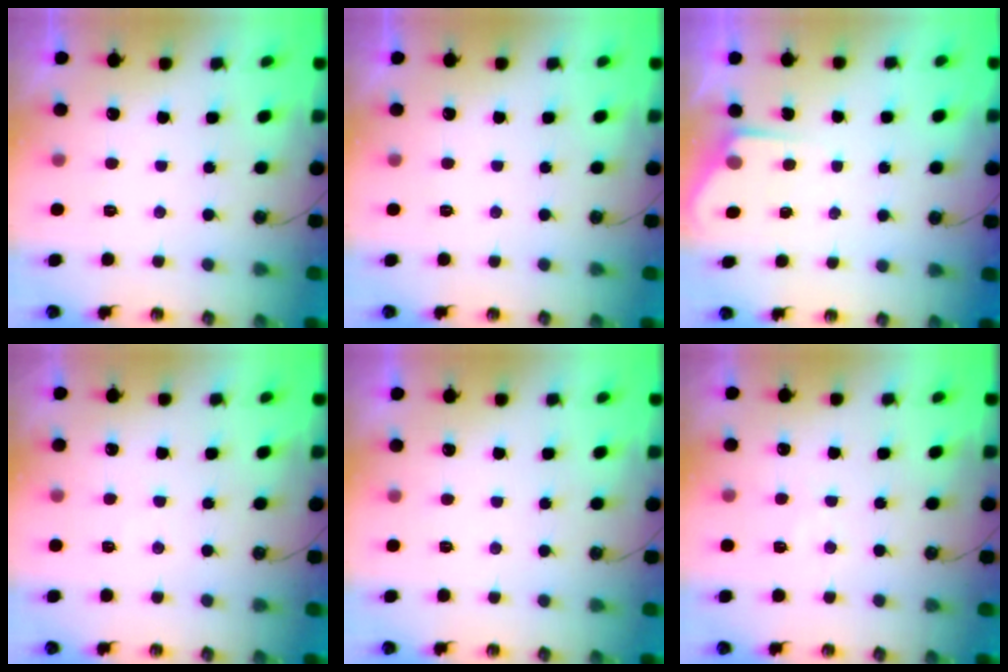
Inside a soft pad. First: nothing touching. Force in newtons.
{"total": 0.0}
{"total": 2.8, "press": 2.8, "slide": 0.4}
{"total": 2.7, "press": 2.6, "slide": 0.5}
{"total": 2.6, "press": 2.6, "slide": 0.5}
{"total": 4.6, "press": 4.6, "slide": 0.4}